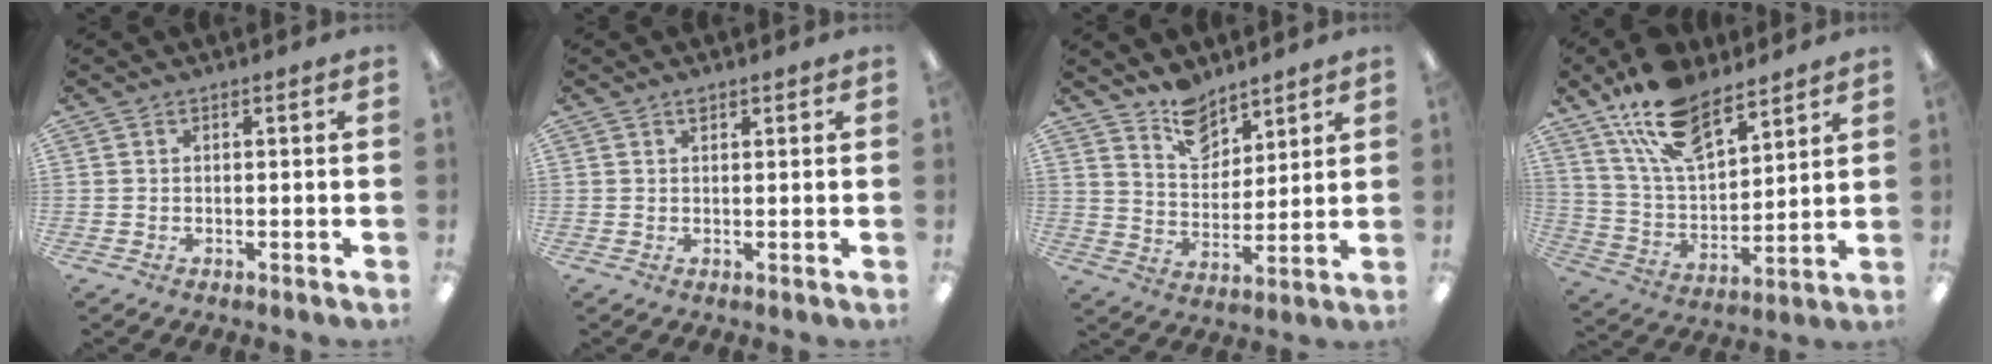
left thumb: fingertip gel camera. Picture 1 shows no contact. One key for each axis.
{"total": 1.1, "fx": 0.8, "fy": 0.3, "fz": 0.6, "tx": -0.015, "ty": 0.001, "tz": 0.014}
{"total": 9.7, "fx": 8.0, "fy": 4.9, "fz": 2.6, "tx": -0.041, "ty": -0.053, "tz": 0.149}
{"total": 16.9, "fx": 12.0, "fy": 7.7, "fz": 9.2, "tx": -0.178, "ty": -0.051, "tz": 0.218}